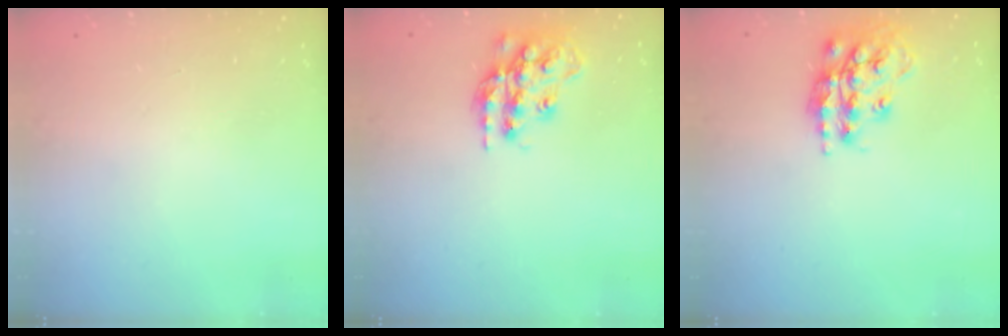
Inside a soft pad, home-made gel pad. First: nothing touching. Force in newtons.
{"total": 17.3, "press": 17.3, "slide": 1.4}
{"total": 16.8, "press": 16.7, "slide": 1.5}